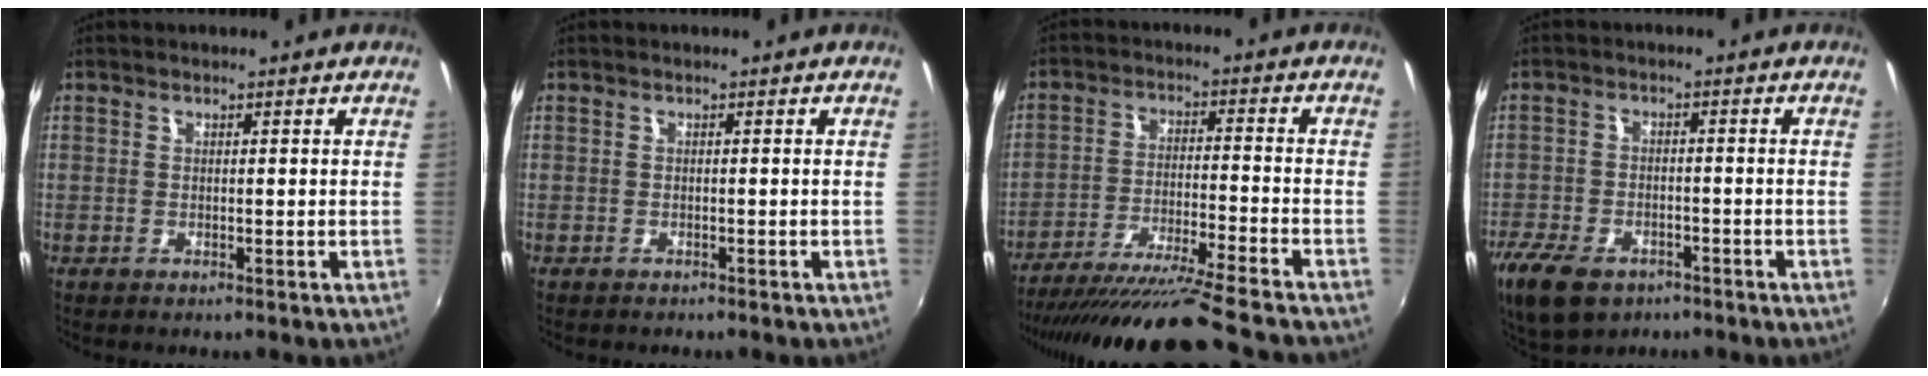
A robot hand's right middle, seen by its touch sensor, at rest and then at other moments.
{"total": 0.7, "force": [-0.6, 0.3, 0.1], "torque": [-0.005, -0.001, -0.008]}
{"total": 17.2, "force": [-15.5, -1.6, 7.4], "torque": [-0.147, -0.036, -0.254]}
{"total": 12.2, "force": [-7.8, 6.8, 6.5], "torque": [-0.163, -0.025, -0.139]}